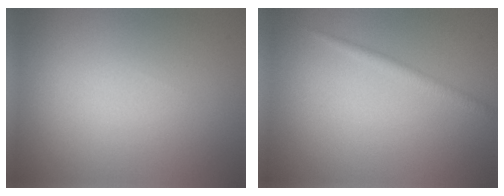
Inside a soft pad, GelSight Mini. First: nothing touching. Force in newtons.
{"total": 1.3, "press": 1.3, "slide": 0.1}